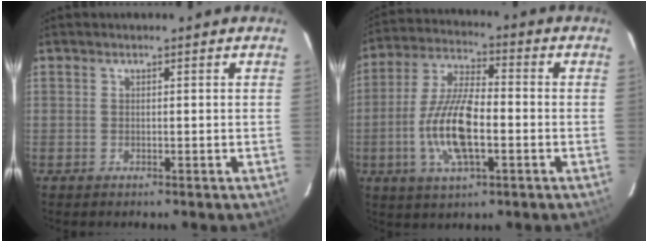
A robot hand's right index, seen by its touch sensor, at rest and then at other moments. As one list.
[{"total": 13.6, "force": [-3.4, 4.7, 12.3], "torque": [-0.255, -0.002, -0.066]}]